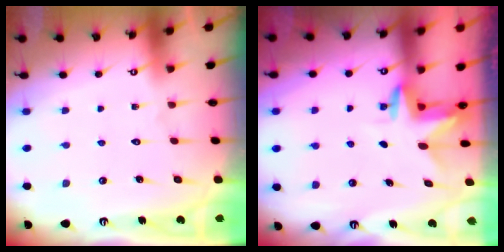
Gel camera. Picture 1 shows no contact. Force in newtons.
{"total": 3.2, "press": 3.2, "slide": 0.3}